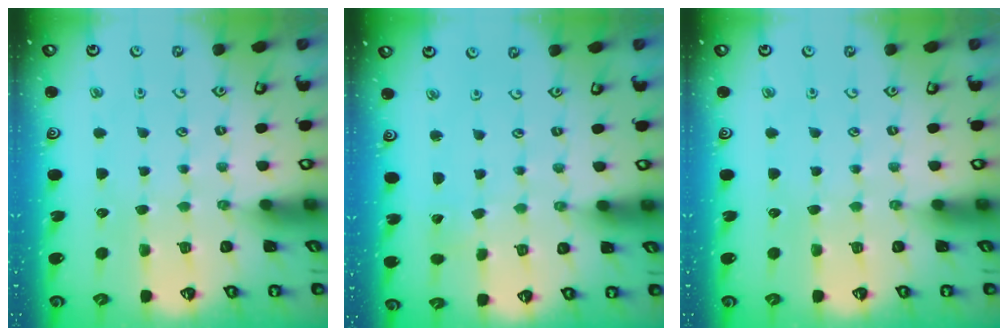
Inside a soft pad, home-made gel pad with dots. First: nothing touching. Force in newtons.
{"total": 1.6, "press": 1.6, "slide": 0.0}
{"total": 0.0}